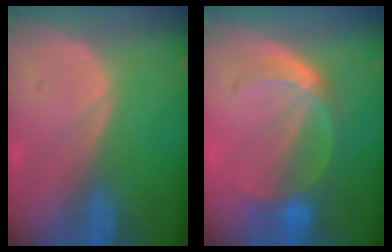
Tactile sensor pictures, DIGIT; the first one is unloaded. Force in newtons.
{"total": 5.5, "press": 5.3, "slide": 1.6}